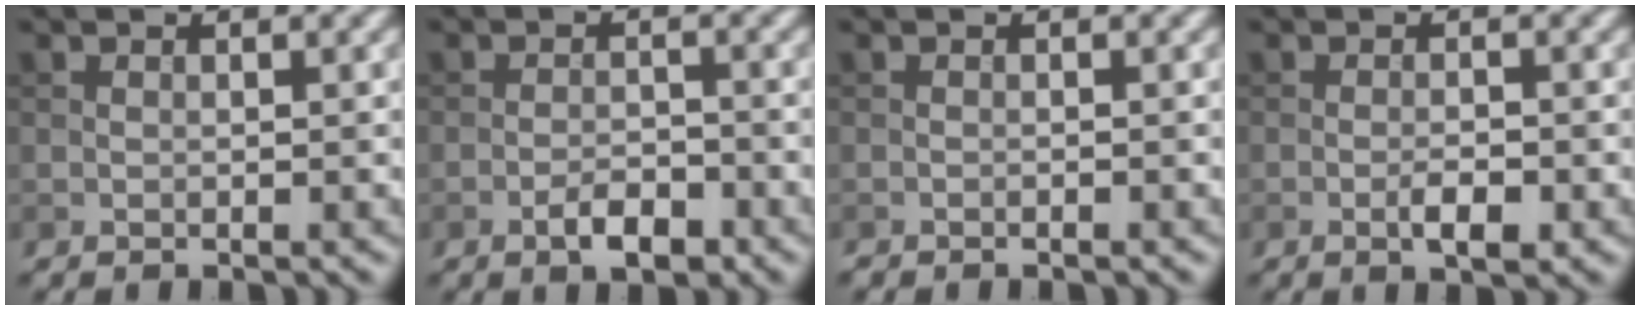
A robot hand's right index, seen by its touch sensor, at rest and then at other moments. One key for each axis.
{"total": 2.8, "fx": -1.7, "fy": 1.1, "fz": 1.9, "tx": -0.030, "ty": 0.004, "tz": -0.031}
{"total": 0.5, "fx": -0.5, "fy": 0.0, "fz": 0.0, "tx": 0.002, "ty": 0.000, "tz": -0.011}
{"total": 2.2, "fx": -1.0, "fy": 0.7, "fz": 1.9, "tx": -0.032, "ty": 0.001, "tz": -0.018}